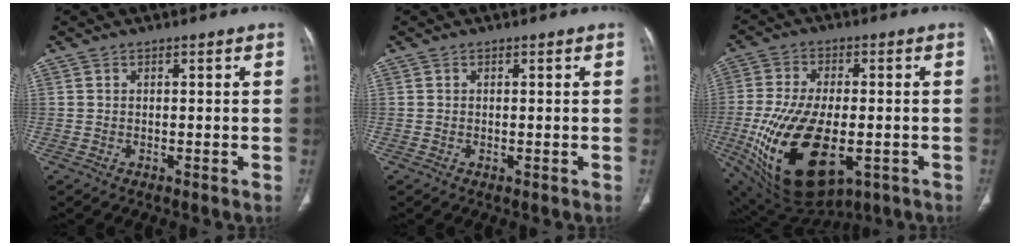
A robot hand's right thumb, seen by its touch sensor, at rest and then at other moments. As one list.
[{"total": 0.0}, {"total": 21.5, "force": [-5.6, 11.1, 17.6], "torque": [-0.342, -0.009, -0.069]}]